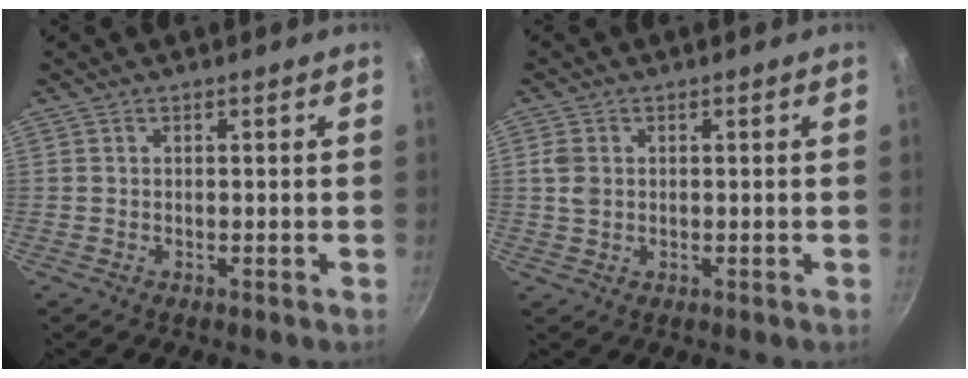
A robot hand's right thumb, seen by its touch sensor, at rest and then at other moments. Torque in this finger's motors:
{"motor_torque": [0.54, 0.49, 0.75, 0.25, 0.02]}